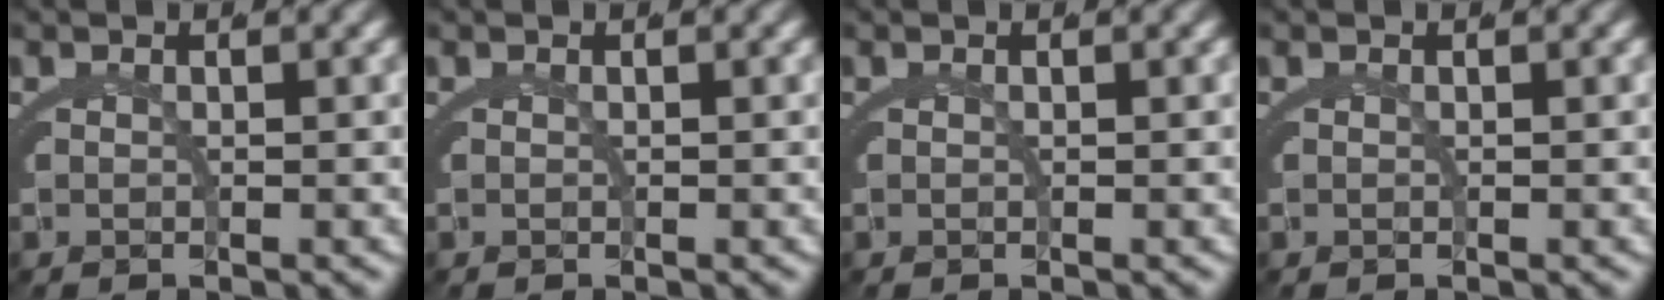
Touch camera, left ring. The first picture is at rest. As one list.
[{"total": 0.0}, {"total": 0.0}, {"total": 0.0}]